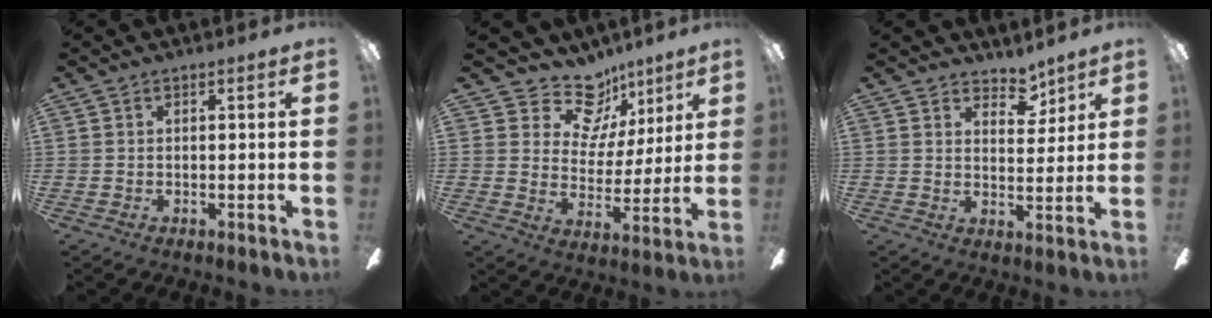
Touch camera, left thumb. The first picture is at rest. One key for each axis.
{"total": 14.2, "fx": 9.7, "fy": 9.1, "fz": 5.1, "tx": -0.089, "ty": -0.056, "tz": 0.183}
{"total": 4.5, "fx": 3.8, "fy": 2.1, "fz": 1.0, "tx": 0.002, "ty": -0.022, "tz": 0.066}